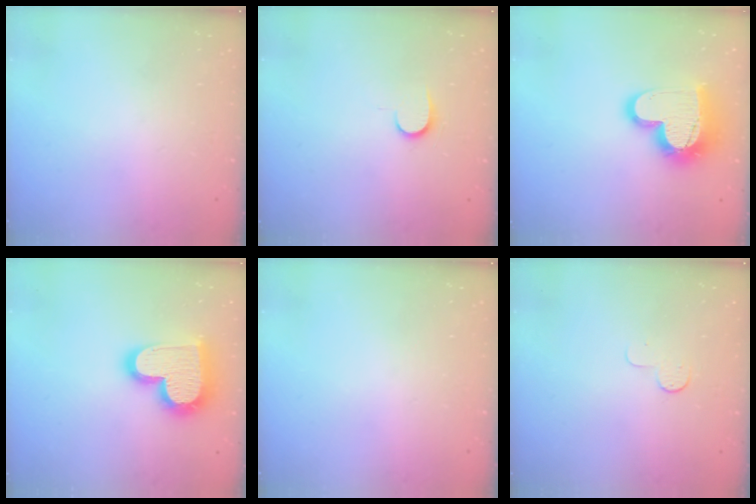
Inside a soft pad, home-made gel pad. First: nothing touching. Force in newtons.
{"total": 6.9, "press": 6.9, "slide": 0.8}
{"total": 17.8, "press": 17.7, "slide": 1.6}
{"total": 20.7, "press": 20.7, "slide": 1.5}
{"total": 0.0}
{"total": 5.0, "press": 5.0, "slide": 0.4}